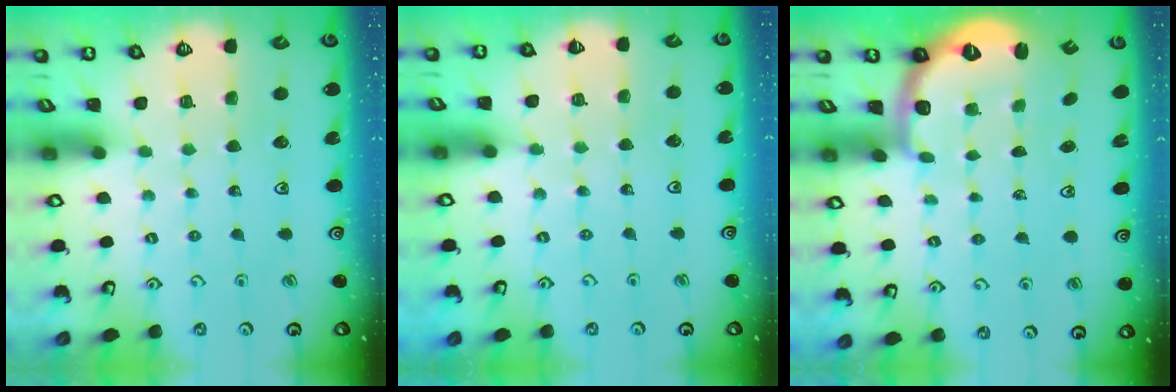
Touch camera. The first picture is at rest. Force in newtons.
{"total": 2.9, "press": 2.8, "slide": 0.5}
{"total": 2.6, "press": 1.4, "slide": 2.2}